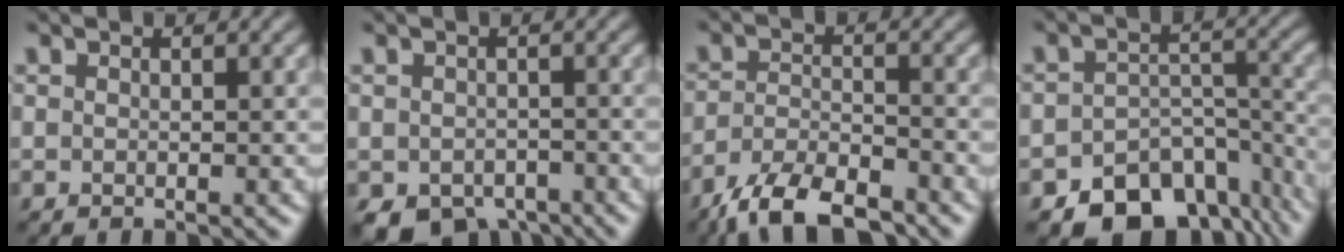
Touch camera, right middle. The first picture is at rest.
{"total": 4.5, "force": [-3.1, 2.7, 1.8], "torque": [-0.028, -0.014, -0.049]}
{"total": 6.8, "force": [-5.5, 2.0, 3.3], "torque": [-0.062, -0.003, -0.106]}
{"total": 10.2, "force": [-7.5, 5.8, 3.7], "torque": [-0.052, -0.013, -0.104]}